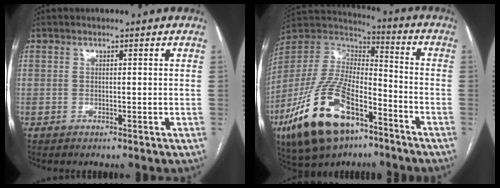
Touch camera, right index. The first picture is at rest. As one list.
[{"total": 20.6, "force": [-11.5, 8.5, 14.8], "torque": [-0.327, -0.012, -0.208]}]